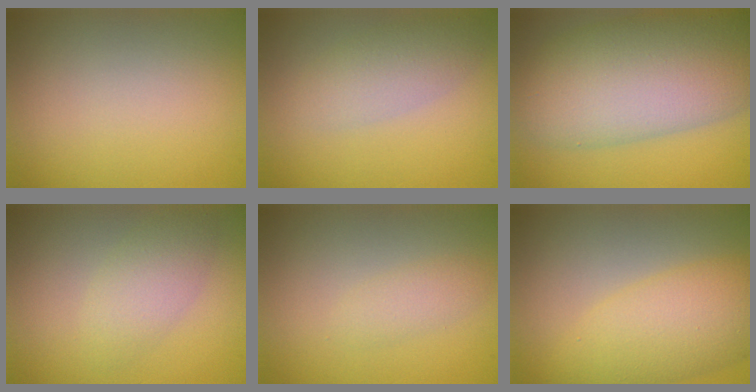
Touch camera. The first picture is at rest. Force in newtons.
{"total": 2.8, "press": 2.8, "slide": 0.2}
{"total": 11.6, "press": 11.6, "slide": 0.8}
{"total": 2.7, "press": 2.7, "slide": 0.1}
{"total": 1.4, "press": 1.4, "slide": 0.0}
{"total": 6.1, "press": 6.1, "slide": 0.1}